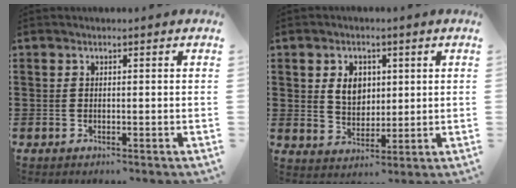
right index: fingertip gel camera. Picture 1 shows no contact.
{"total": 5.3, "force": [1.3, 4.1, 3.1], "torque": [-0.068, 0.011, 0.019]}